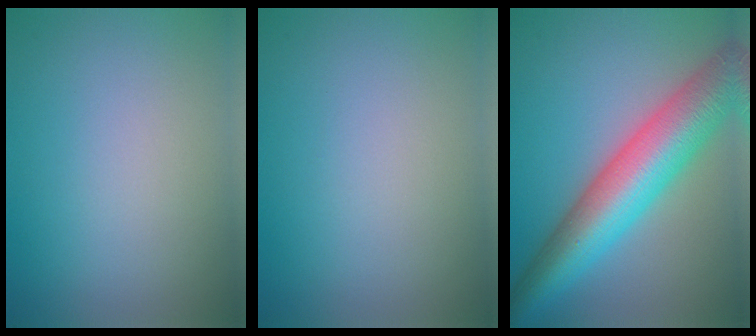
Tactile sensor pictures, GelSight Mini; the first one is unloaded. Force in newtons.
{"total": 0.0}
{"total": 10.6, "press": 10.6, "slide": 0.0}